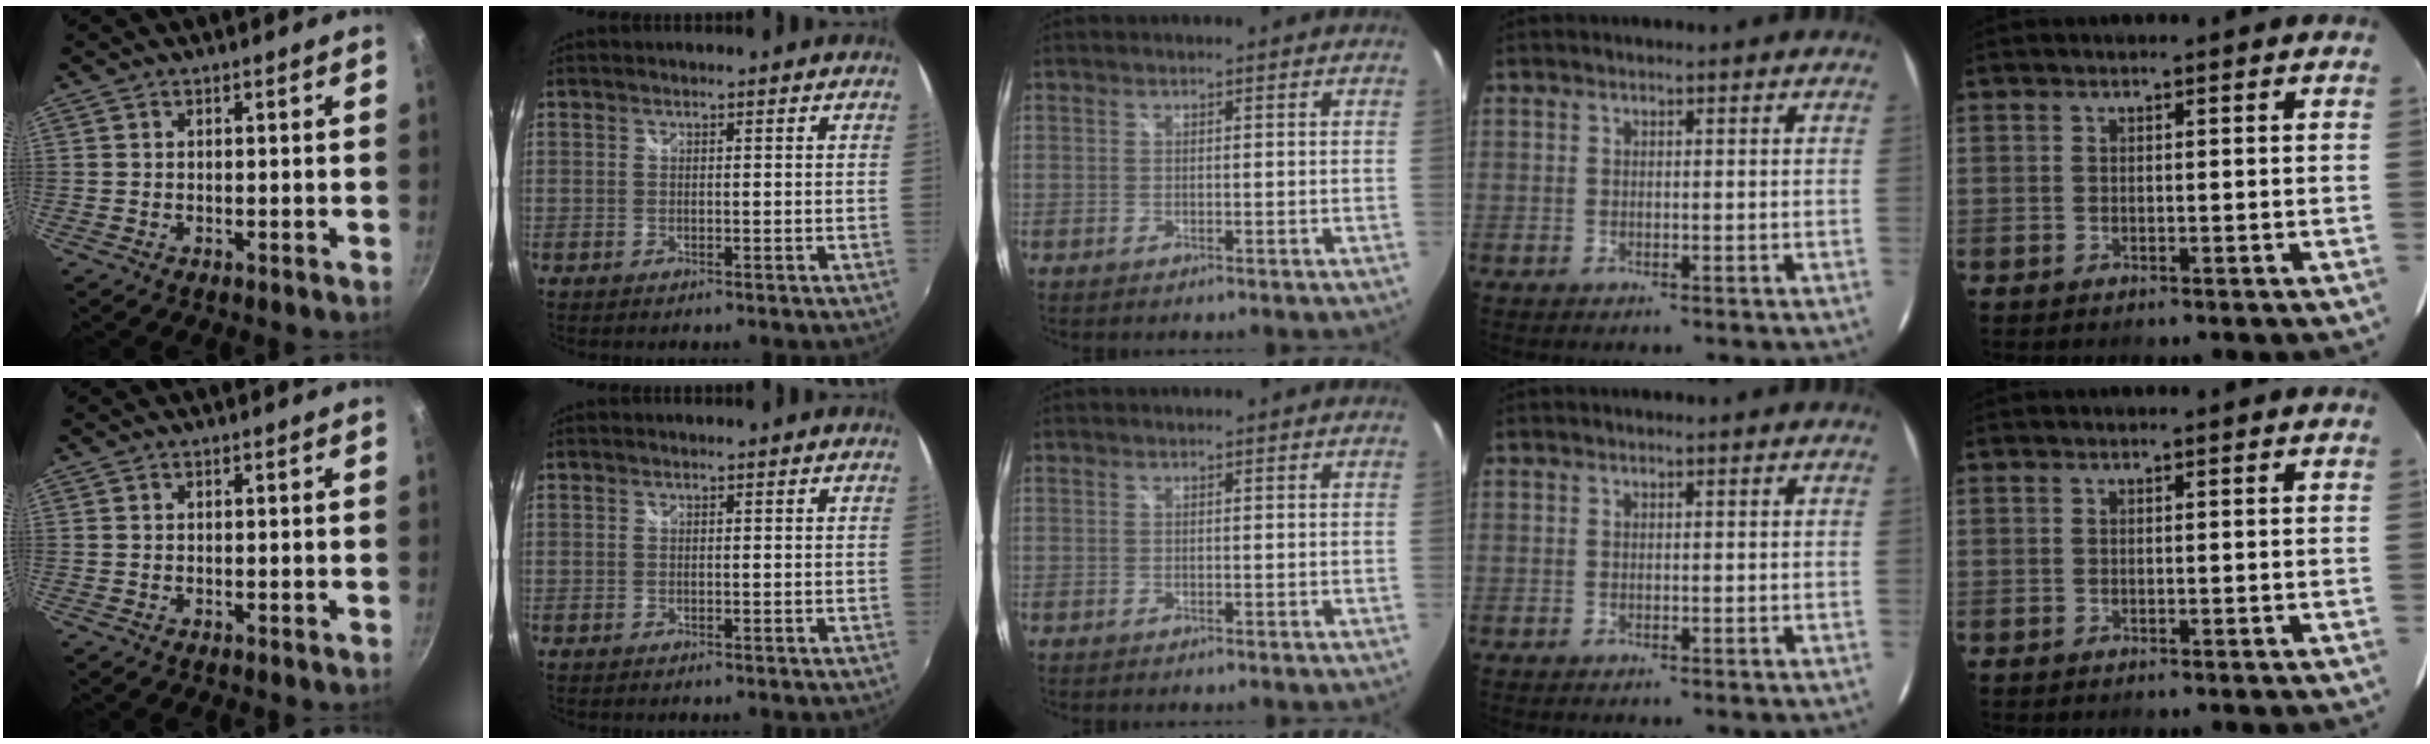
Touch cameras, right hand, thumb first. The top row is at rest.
{}